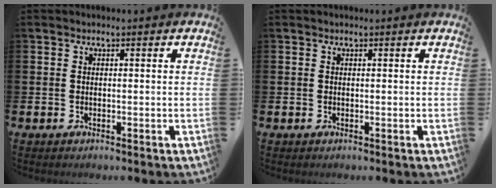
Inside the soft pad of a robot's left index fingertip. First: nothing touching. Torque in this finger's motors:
{"motor_torque": [0.89, -1.25, 0.05, 0.00]}